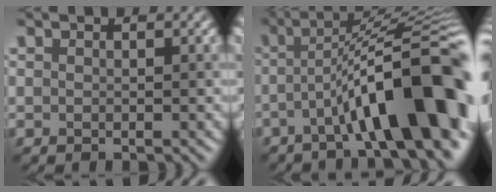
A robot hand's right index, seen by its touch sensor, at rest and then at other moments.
{"total": 13.2, "force": [-4.2, 2.7, 12.2], "torque": [-0.171, 0.023, -0.052]}